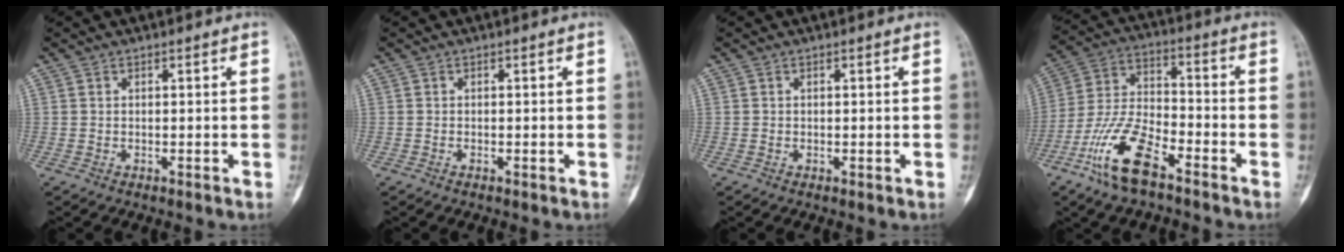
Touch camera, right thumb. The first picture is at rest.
{"total": 0.0}
{"total": 0.0}
{"total": 13.2, "force": [-7.8, 5.0, 9.3], "torque": [-0.193, 0.043, -0.157]}